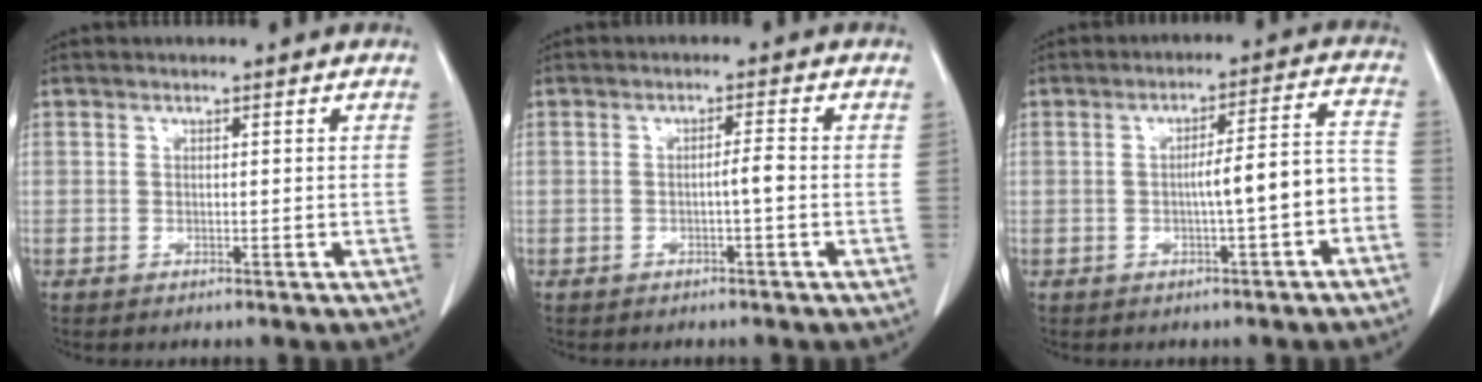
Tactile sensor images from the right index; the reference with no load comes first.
{"total": 1.9, "force": [-0.5, -0.1, 1.9], "torque": [-0.030, 0.002, -0.009]}
{"total": 7.2, "force": [-2.1, 0.7, 6.8], "torque": [-0.093, 0.030, -0.028]}